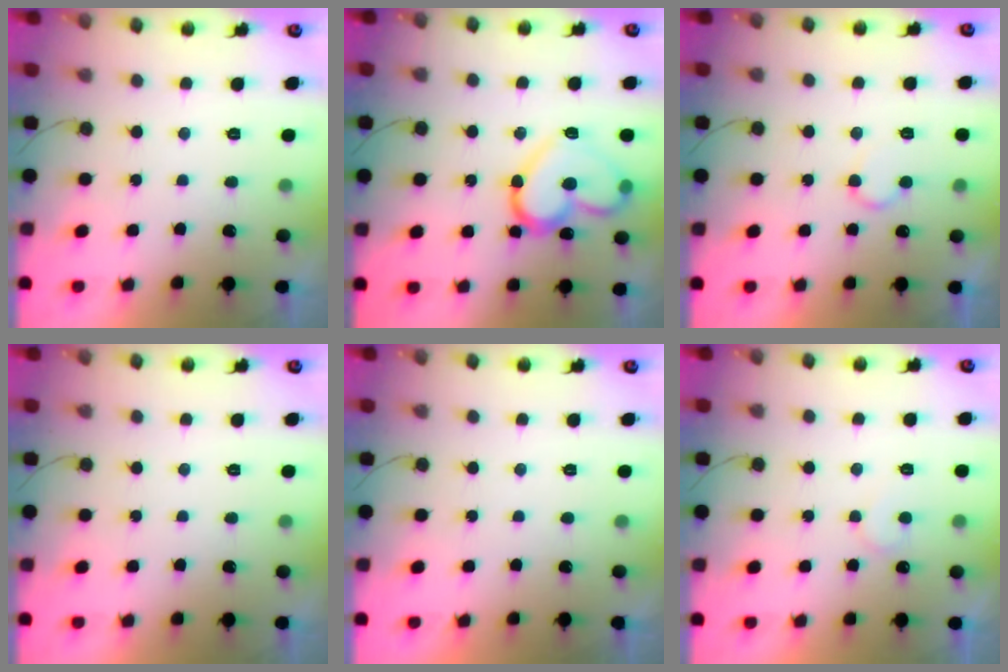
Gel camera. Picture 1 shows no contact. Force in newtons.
{"total": 17.5, "press": 17.4, "slide": 1.4}
{"total": 5.8, "press": 5.7, "slide": 0.5}
{"total": 0.0}
{"total": 1.7, "press": 1.7, "slide": 0.0}
{"total": 6.6, "press": 6.6, "slide": 0.5}